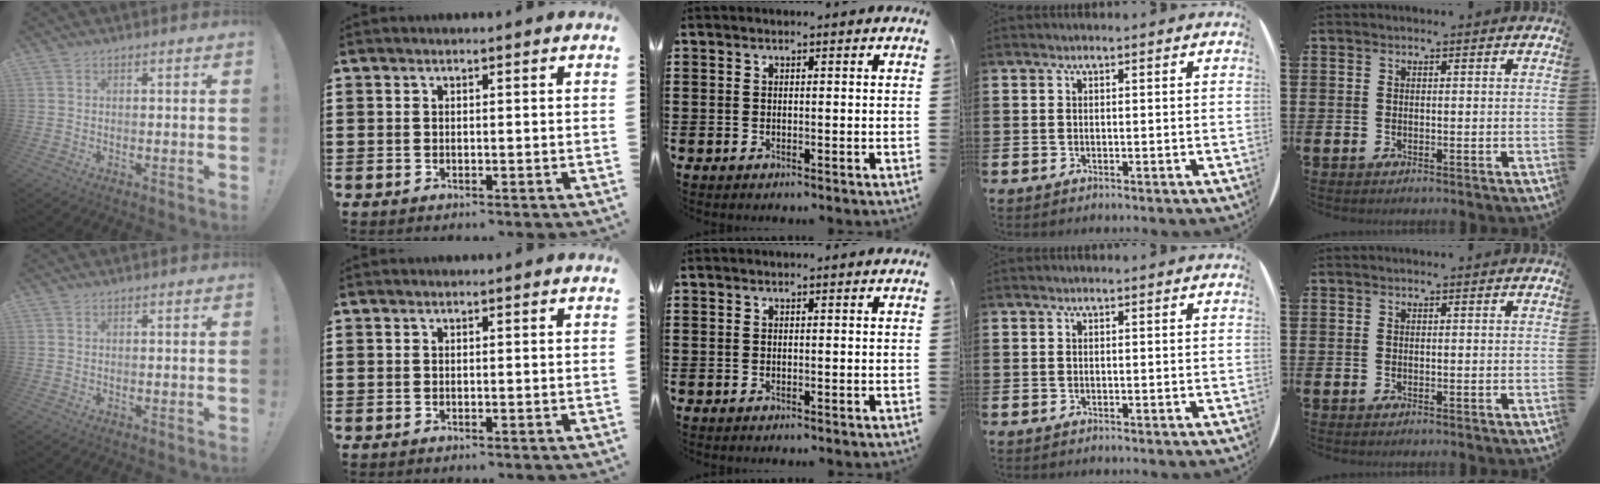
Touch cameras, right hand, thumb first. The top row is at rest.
{}